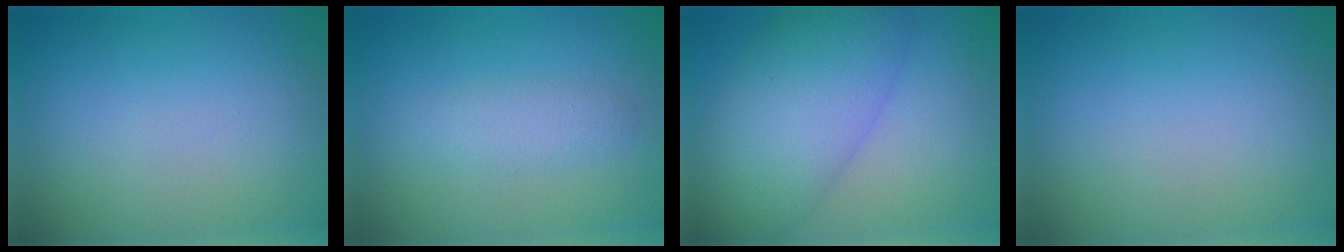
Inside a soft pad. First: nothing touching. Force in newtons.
{"total": 2.0, "press": 2.0, "slide": 0.1}
{"total": 8.0, "press": 8.0, "slide": 0.2}
{"total": 0.0}